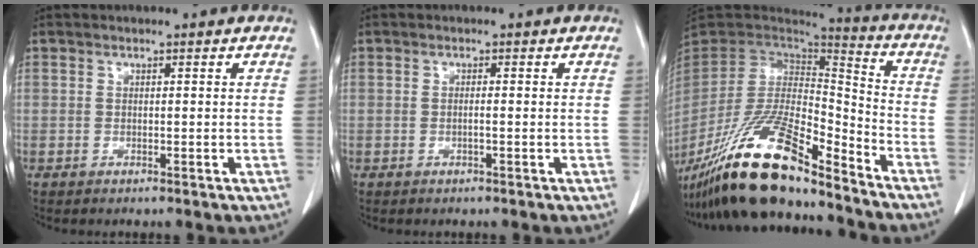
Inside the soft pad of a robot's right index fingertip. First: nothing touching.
{"total": 0.7, "force": [-0.2, -0.1, 0.7], "torque": [-0.013, 0.001, -0.003]}
{"total": 21.2, "force": [-16.1, 3.8, 13.3], "torque": [-0.278, -0.023, -0.297]}